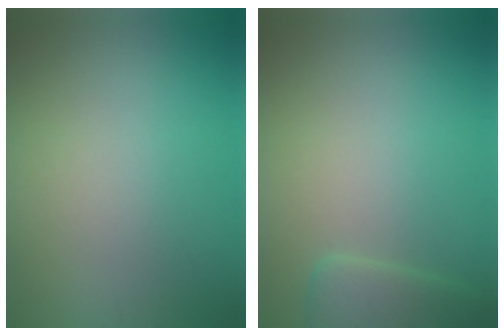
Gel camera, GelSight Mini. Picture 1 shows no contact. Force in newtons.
{"total": 2.6, "press": 2.6, "slide": 0.2}